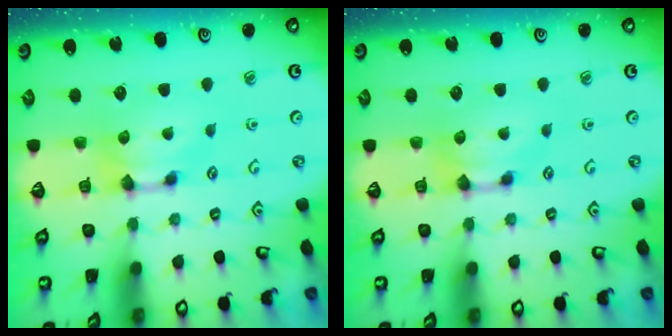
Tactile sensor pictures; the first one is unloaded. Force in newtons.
{"total": 0.0}